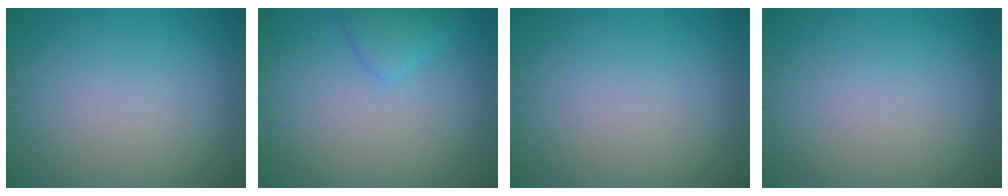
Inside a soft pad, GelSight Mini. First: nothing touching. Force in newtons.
{"total": 1.9, "press": 1.9, "slide": 0.2}
{"total": 0.0}
{"total": 0.0}